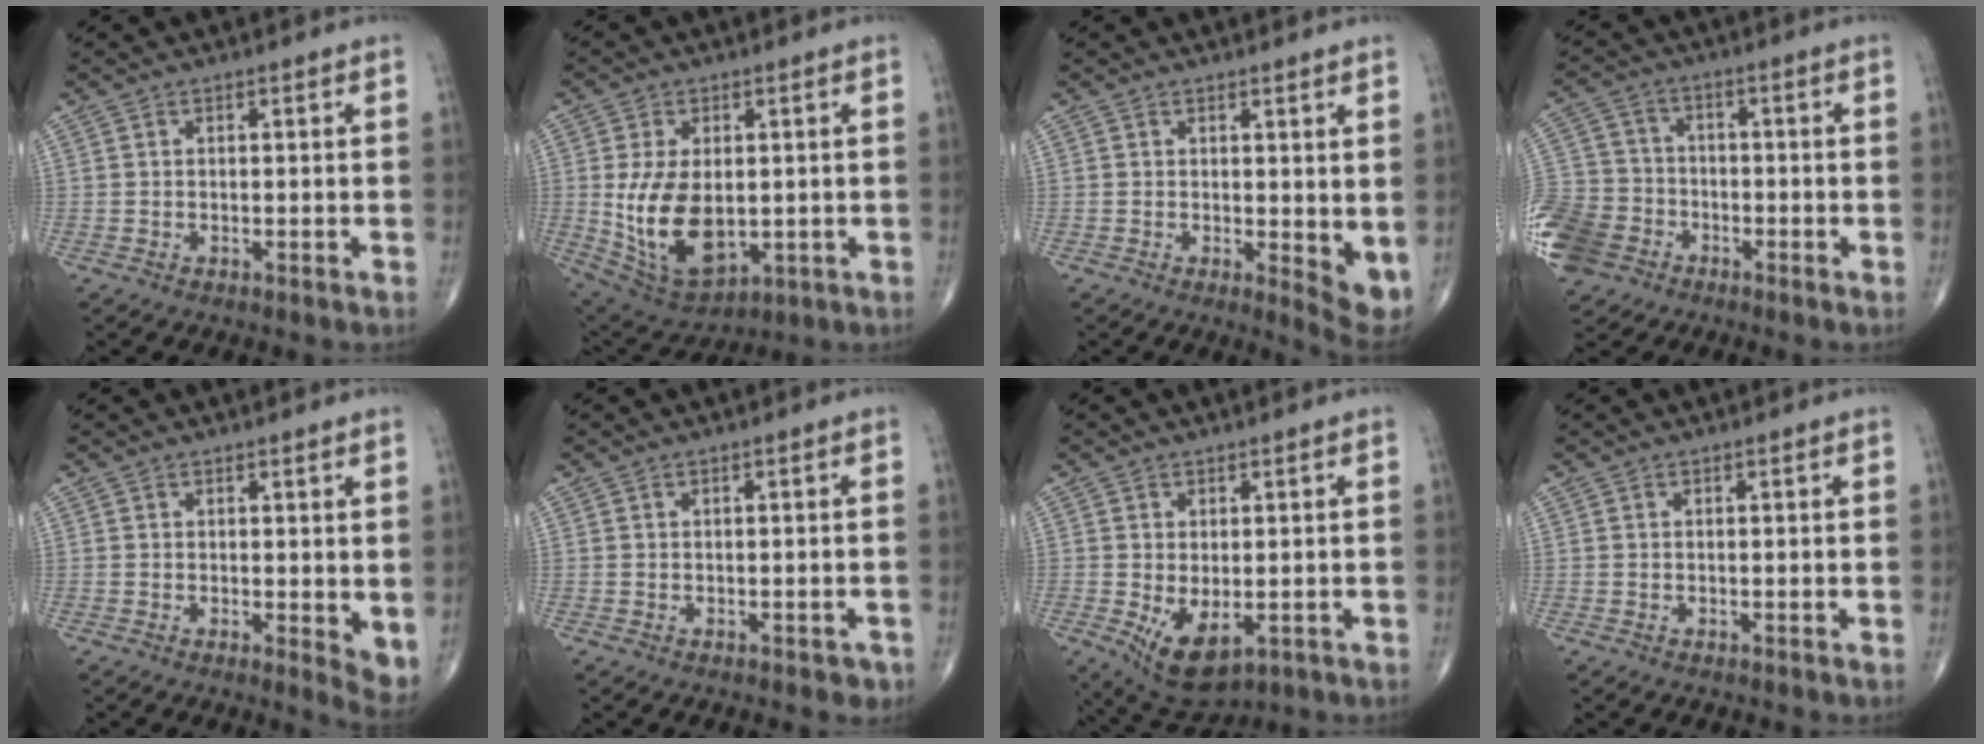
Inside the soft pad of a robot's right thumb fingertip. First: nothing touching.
{"total": 14.5, "force": [-0.6, 8.6, 11.7], "torque": [-0.206, -0.008, 0.020]}
{"total": 5.1, "force": [0.7, 2.0, 4.7], "torque": [-0.059, -0.016, 0.013]}
{"total": 15.4, "force": [-6.8, 12.3, 6.4], "torque": [-0.163, 0.027, -0.128]}
{"total": 3.9, "force": [0.7, 1.5, 3.5], "torque": [-0.045, -0.014, 0.010]}
{"total": 1.5, "force": [-0.8, 1.0, 0.8], "torque": [0.001, 0.004, -0.008]}
{"total": 8.1, "force": [-1.9, 4.5, 6.5], "torque": [-0.104, -0.013, -0.012]}
{"total": 0.0}